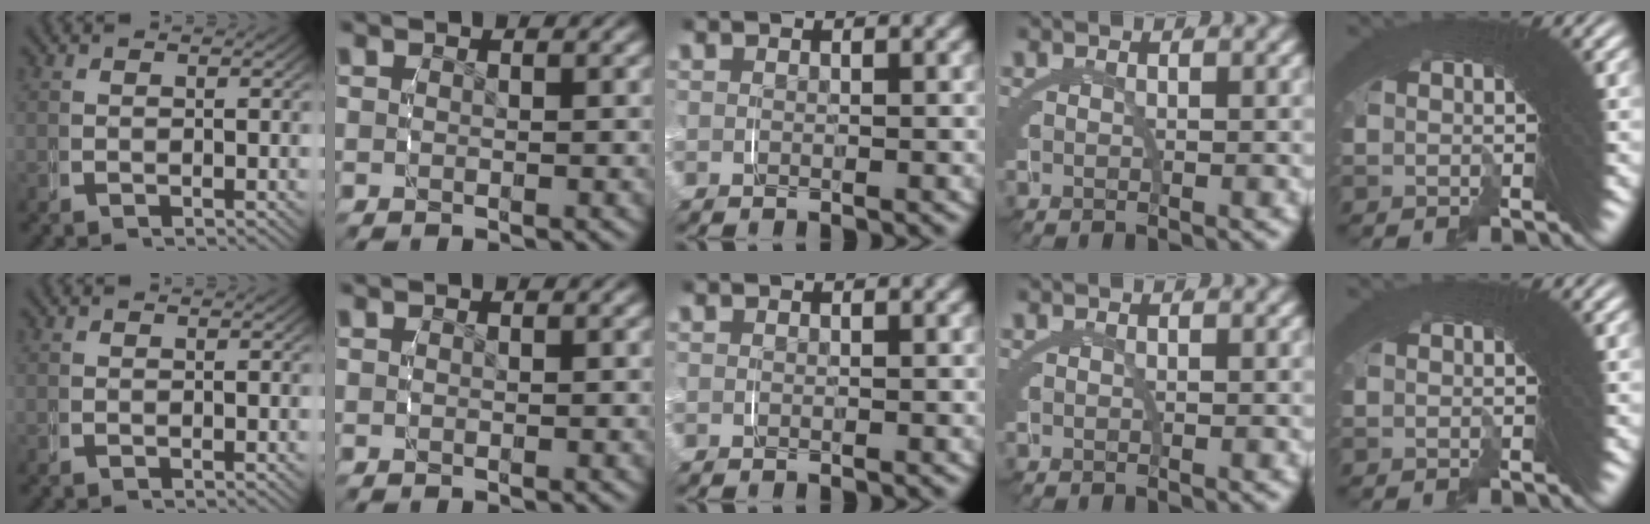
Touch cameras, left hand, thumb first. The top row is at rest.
{}